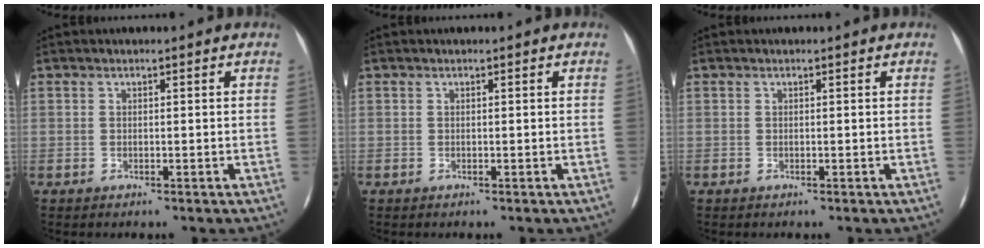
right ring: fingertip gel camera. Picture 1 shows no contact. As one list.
[{"total": 0.0}, {"total": 0.0}]